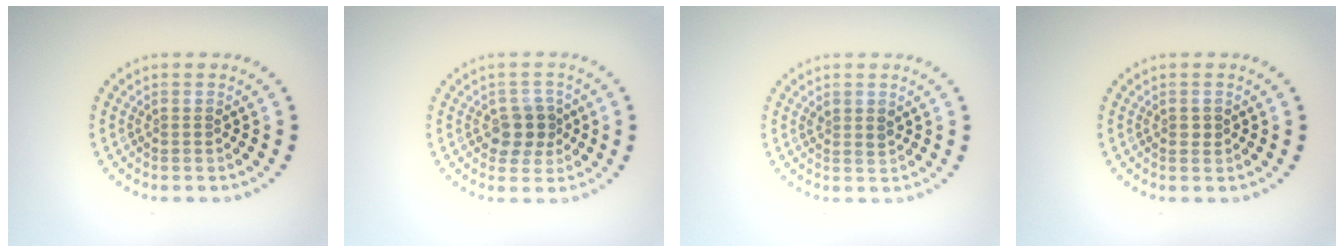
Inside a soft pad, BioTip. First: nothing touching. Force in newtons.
{"total": 2.8, "press": 2.6, "slide": 1.0}
{"total": 1.0, "press": 0.9, "slide": 0.5}
{"total": 0.8, "press": 0.8, "slide": 0.1}